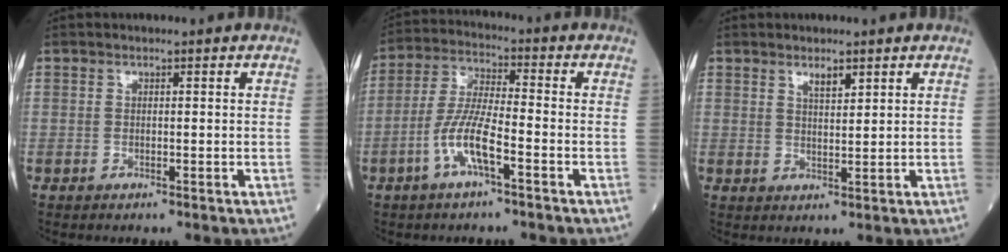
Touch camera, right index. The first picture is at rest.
{"total": 7.8, "force": [-3.4, 1.2, 6.9], "torque": [-0.148, 0.004, -0.069]}
{"total": 2.3, "force": [1.6, 0.5, 1.6], "torque": [-0.028, -0.002, 0.030]}